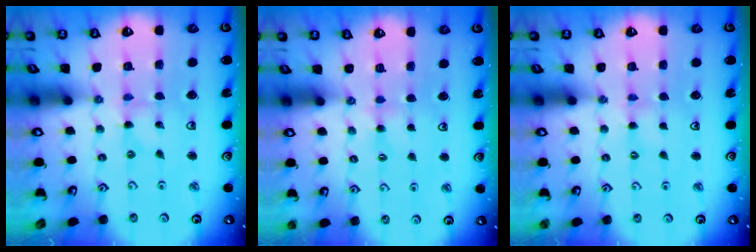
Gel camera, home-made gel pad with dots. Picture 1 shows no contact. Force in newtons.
{"total": 2.4, "press": 2.4, "slide": 0.3}
{"total": 2.0, "press": 2.0, "slide": 0.3}